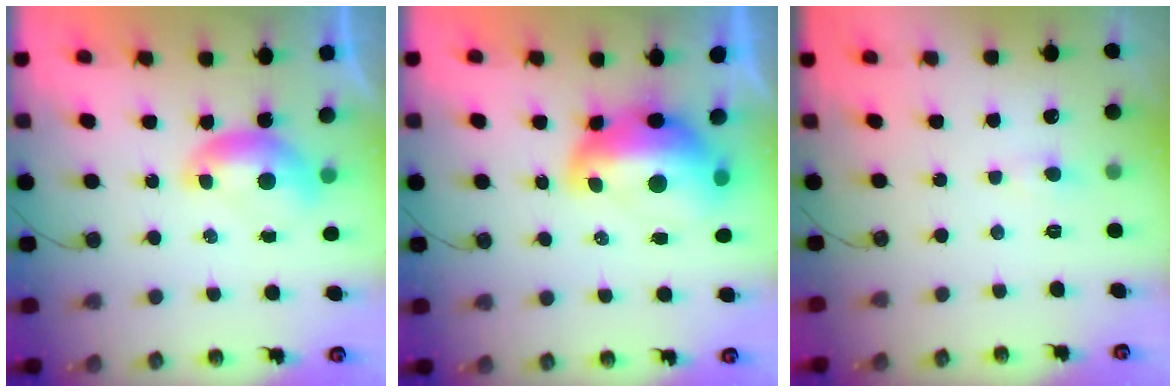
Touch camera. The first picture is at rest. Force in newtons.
{"total": 8.9, "press": 8.8, "slide": 1.4}
{"total": 0.8, "press": 0.7, "slide": 0.3}